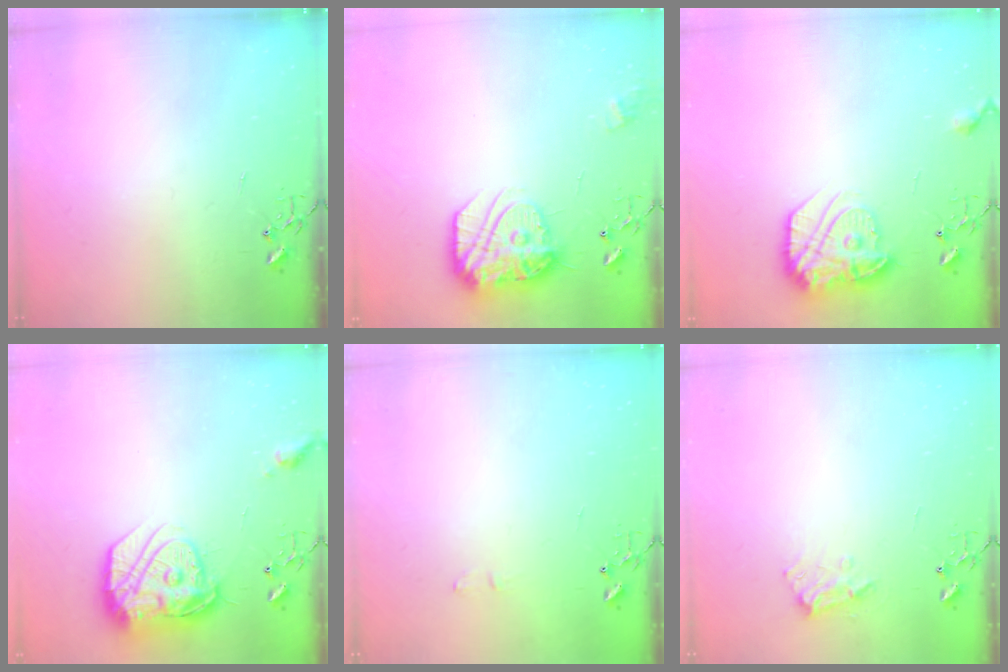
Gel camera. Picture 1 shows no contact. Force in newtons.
{"total": 16.5, "press": 16.5, "slide": 1.4}
{"total": 16.5, "press": 16.5, "slide": 1.1}
{"total": 18.2, "press": 18.2, "slide": 1.5}
{"total": 4.5, "press": 4.5, "slide": 0.4}
{"total": 9.0, "press": 8.9, "slide": 1.1}